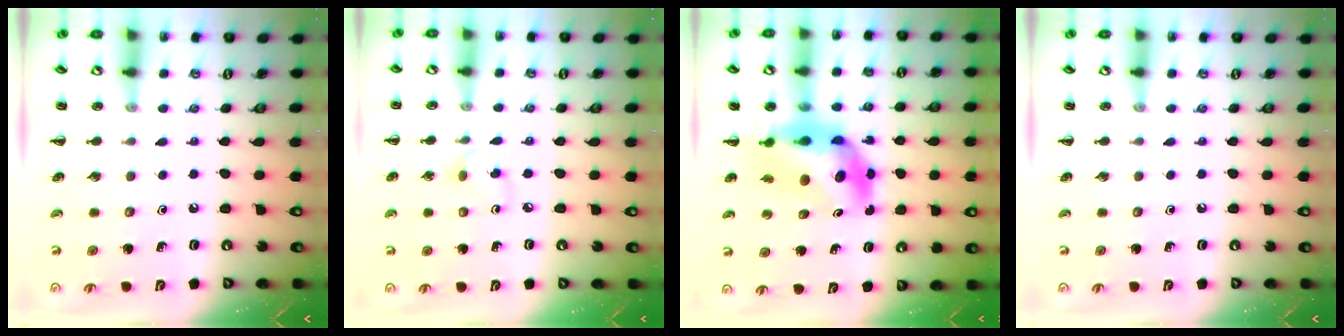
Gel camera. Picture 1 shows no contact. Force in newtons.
{"total": 2.8, "press": 2.6, "slide": 1.1}
{"total": 10.2, "press": 9.8, "slide": 2.8}
{"total": 0.0}